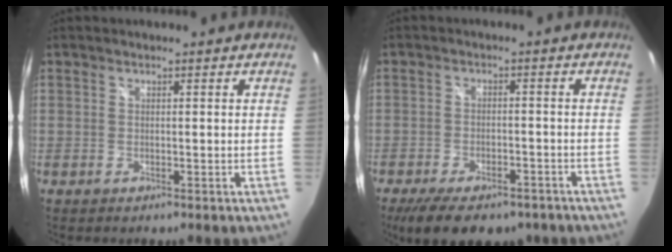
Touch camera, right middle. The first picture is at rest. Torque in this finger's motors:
{"motor_torque": [1.20, -0.92, 0.26, 0.09]}